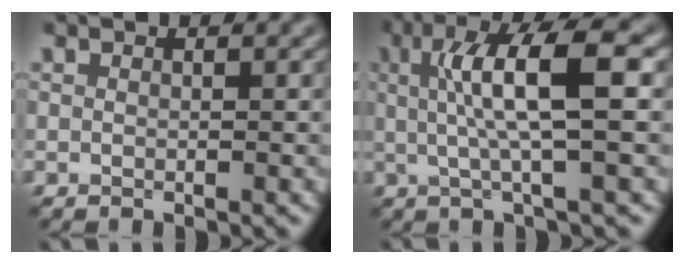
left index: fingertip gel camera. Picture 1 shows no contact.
{"total": 6.9, "force": [1.2, 1.2, 6.7], "torque": [-0.119, 0.008, 0.020]}